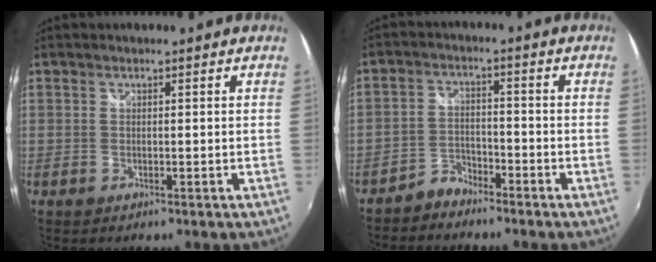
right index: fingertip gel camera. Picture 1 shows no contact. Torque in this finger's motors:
{"motor_torque": [0.23, -0.10, 0.07, 0.00]}